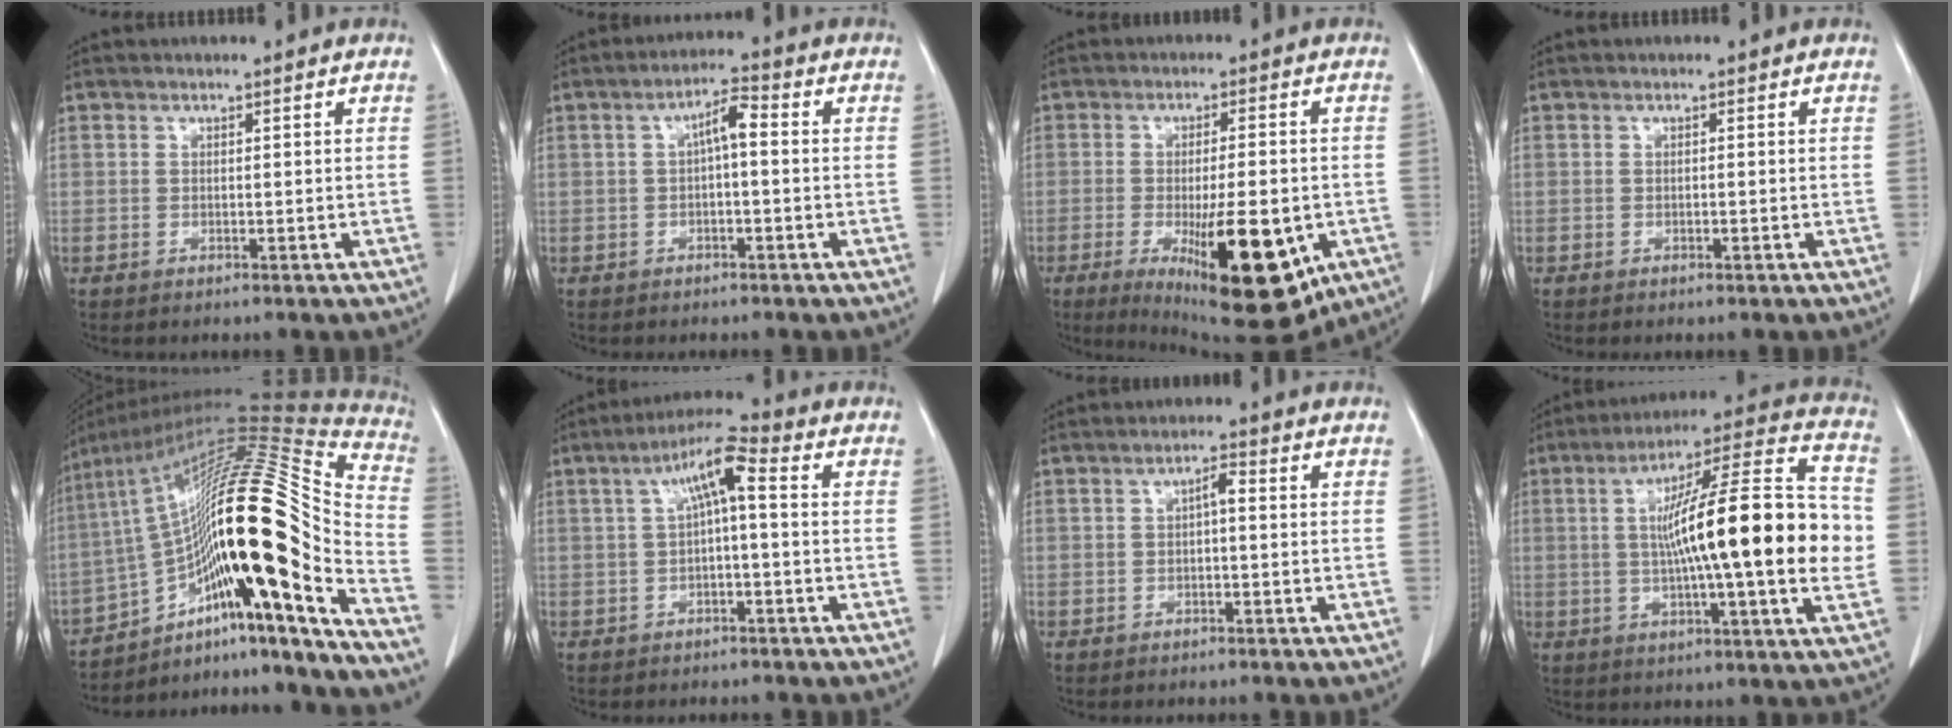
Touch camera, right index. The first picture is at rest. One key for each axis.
{"total": 5.9, "fx": 0.5, "fy": 1.4, "fz": 5.7, "tx": -0.100, "ty": 0.025, "tz": 0.006}
{"total": 16.7, "fx": -5.8, "fy": 4.3, "fz": 15.0, "tx": -0.200, "ty": -0.026, "tz": -0.069}
{"total": 0.0}
{"total": 31.3, "fx": -12.8, "fy": 3.8, "fz": 28.4, "tx": -0.423, "ty": 0.030, "tz": -0.203}
{"total": 6.9, "fx": 1.0, "fy": 1.1, "fz": 6.7, "tx": -0.117, "ty": 0.030, "tz": 0.013}
{"total": 2.1, "fx": 0.1, "fy": 0.6, "fz": 2.1, "tx": -0.035, "ty": 0.009, "tz": 0.001}
{"total": 23.4, "fx": 0.1, "fy": 1.7, "fz": 23.3, "tx": -0.331, "ty": 0.022, "tz": -0.009}